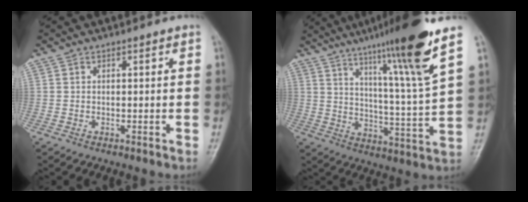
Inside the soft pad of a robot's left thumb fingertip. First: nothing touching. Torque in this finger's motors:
{"motor_torque": [0.94, 0.13, 1.42, -1.34, 0.34]}